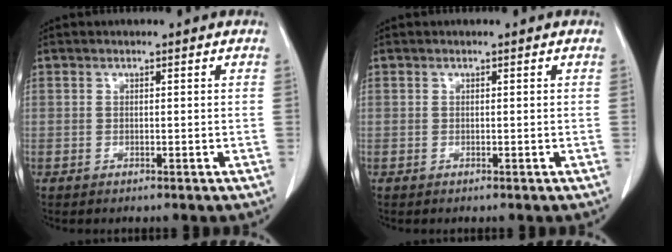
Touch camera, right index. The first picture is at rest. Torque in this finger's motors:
{"motor_torque": [0.00, 0.00, 0.00, 0.00]}